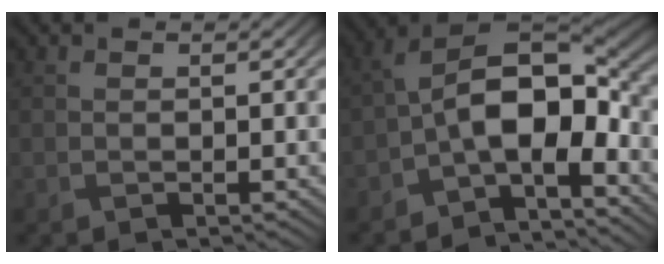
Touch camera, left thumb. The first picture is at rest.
{"total": 11.1, "force": [-3.0, 5.8, 9.0], "torque": [-0.153, -0.001, -0.066]}